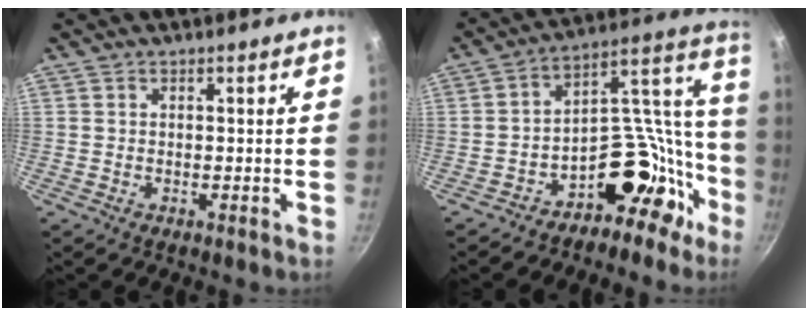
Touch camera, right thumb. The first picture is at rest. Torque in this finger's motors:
{"motor_torque": [0.42, 0.44, 0.11, -0.05, -0.03]}